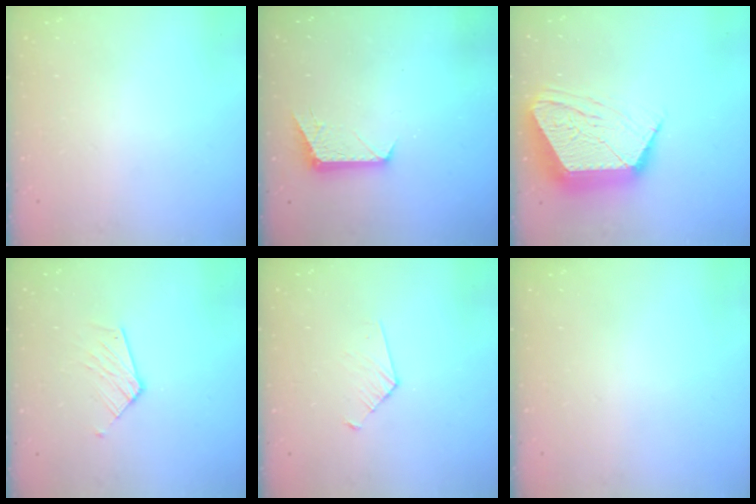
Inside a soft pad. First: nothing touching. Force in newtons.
{"total": 7.4, "press": 7.3, "slide": 0.6}
{"total": 17.8, "press": 17.8, "slide": 1.4}
{"total": 7.7, "press": 7.6, "slide": 0.5}
{"total": 4.3, "press": 4.3, "slide": 0.3}
{"total": 0.0}